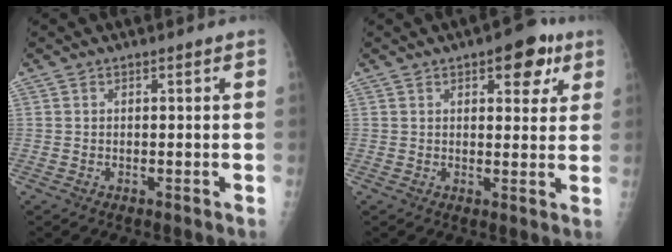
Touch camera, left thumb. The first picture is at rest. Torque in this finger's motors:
{"motor_torque": [0.76, 0.54, 0.57, -0.10, 0.01]}